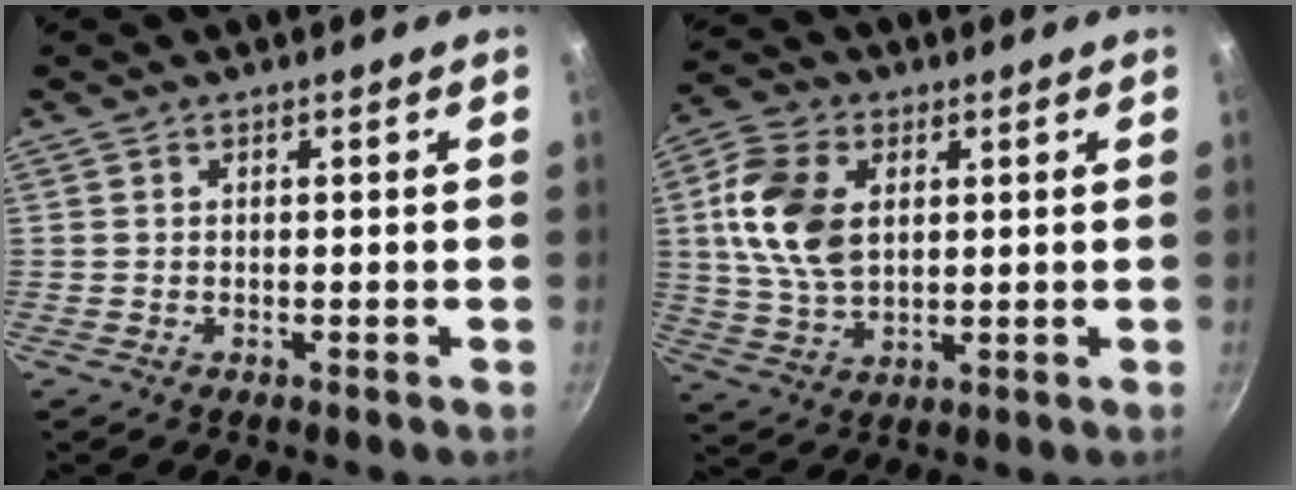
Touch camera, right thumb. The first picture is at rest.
{"total": 12.7, "force": [2.5, 8.4, 9.2], "torque": [-0.162, -0.003, 0.048]}